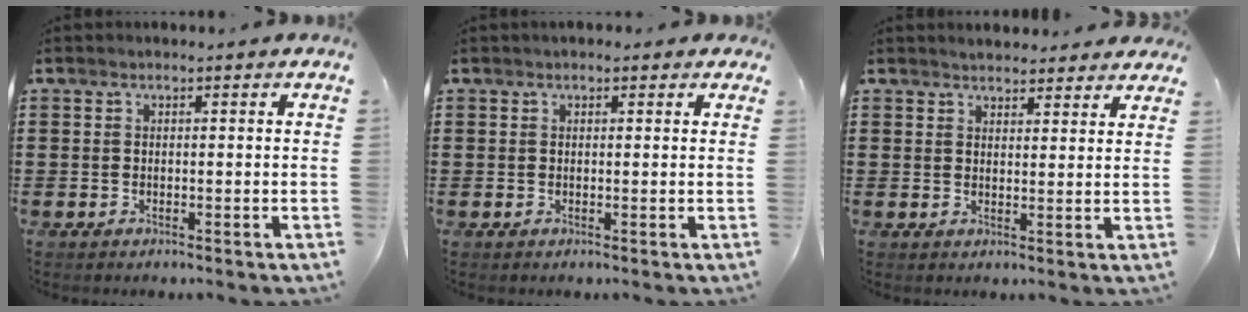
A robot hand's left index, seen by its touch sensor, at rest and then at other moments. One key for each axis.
{"total": 0.9, "fx": 0.6, "fy": 0.6, "fz": 0.3, "tx": -0.007, "ty": 0.007, "tz": 0.011}
{"total": 2.6, "fx": 2.5, "fy": 0.5, "fz": -0.1, "tx": -0.006, "ty": -0.002, "tz": 0.048}